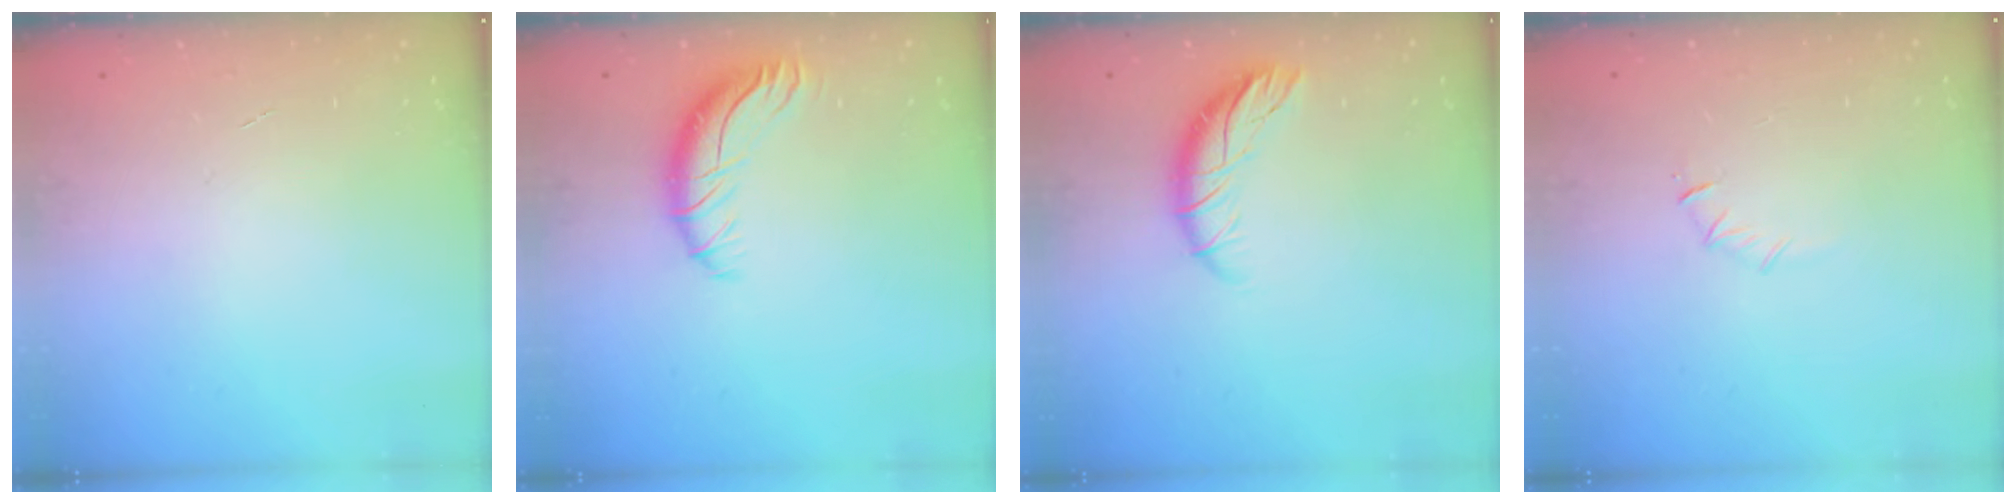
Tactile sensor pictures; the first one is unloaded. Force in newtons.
{"total": 10.7, "press": 10.4, "slide": 2.5}
{"total": 8.9, "press": 8.9, "slide": 0.3}
{"total": 4.0, "press": 3.9, "slide": 1.1}